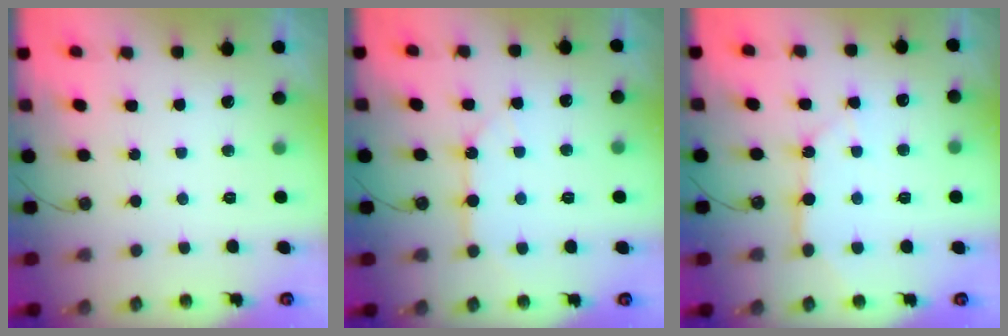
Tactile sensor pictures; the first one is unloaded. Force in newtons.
{"total": 8.1, "press": 8.0, "slide": 0.9}
{"total": 8.1, "press": 8.1, "slide": 0.4}